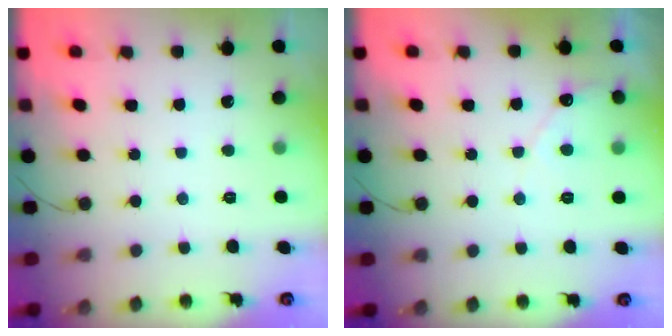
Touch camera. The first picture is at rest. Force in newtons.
{"total": 4.2, "press": 4.1, "slide": 0.3}